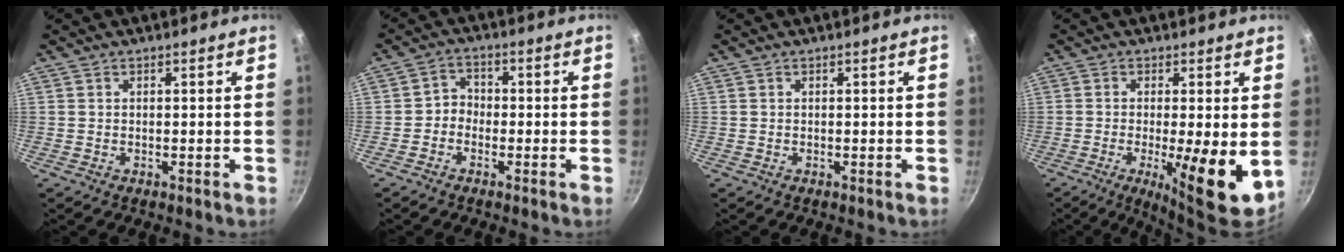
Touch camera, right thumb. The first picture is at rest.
{"total": 3.0, "force": [-1.3, 2.5, 1.1], "torque": [0.001, 0.021, -0.030]}
{"total": 0.0}
{"total": 10.7, "force": [-1.6, 2.2, 10.4], "torque": [-0.158, -0.013, -0.020]}